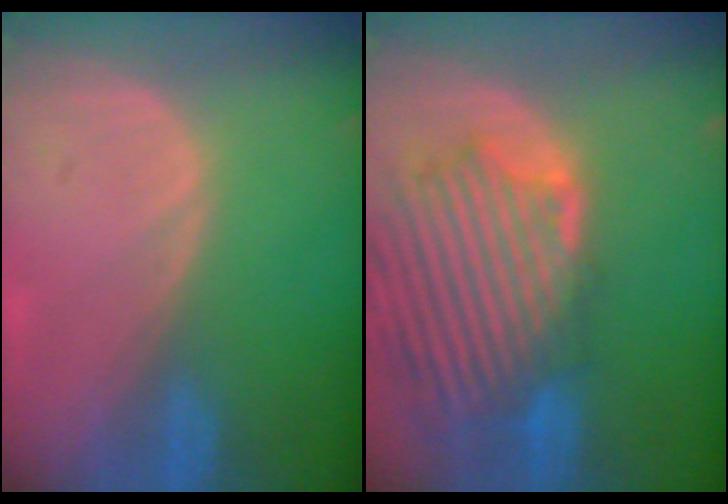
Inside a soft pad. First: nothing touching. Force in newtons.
{"total": 13.4, "press": 11.6, "slide": 6.6}